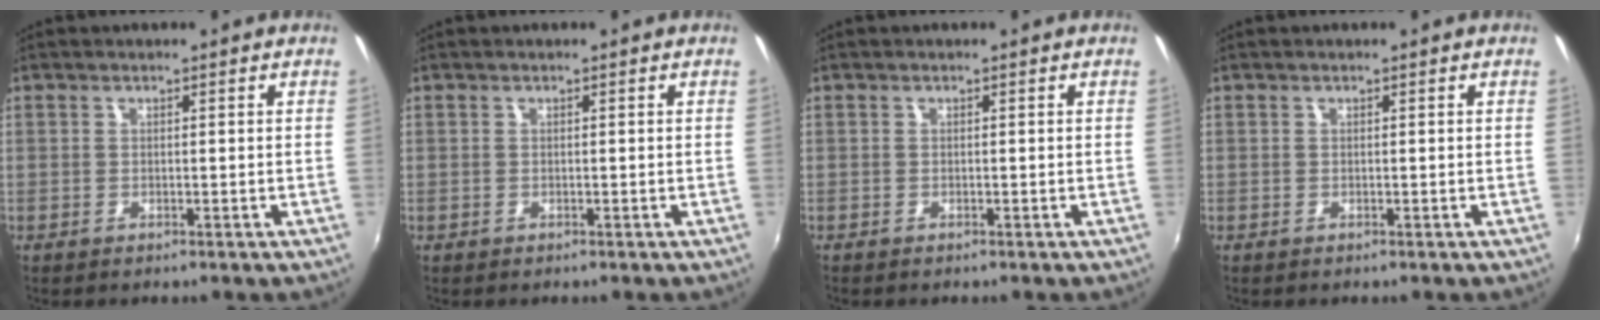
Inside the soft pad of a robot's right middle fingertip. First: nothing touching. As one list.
[{"total": 0.0}, {"total": 0.0}, {"total": 0.0}]